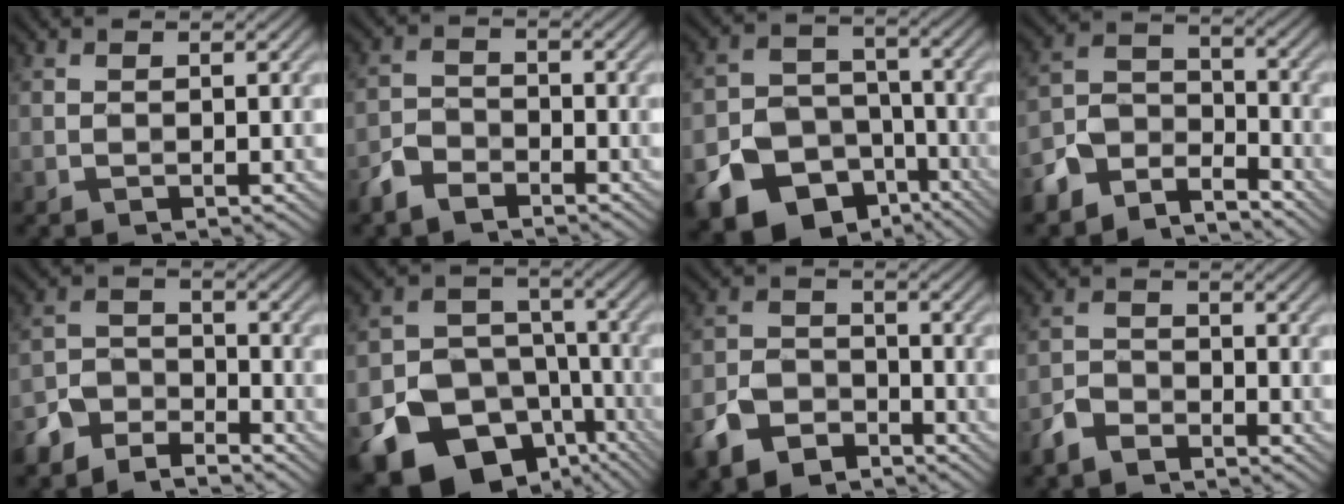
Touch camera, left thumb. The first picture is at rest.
{"total": 3.9, "force": [-3.1, 1.8, 1.5], "torque": [-0.033, -0.005, -0.073]}
{"total": 16.4, "force": [-9.7, 11.8, 6.1], "torque": [-0.133, -0.064, -0.151]}
{"total": 8.3, "force": [-6.6, 4.1, 2.9], "torque": [-0.062, -0.006, -0.142]}
{"total": 5.6, "force": [-4.8, 2.3, 1.6], "torque": [-0.035, -0.002, -0.108]}
{"total": 19.2, "force": [-10.5, 14.3, 7.4], "torque": [-0.157, -0.073, -0.155]}
{"total": 7.0, "force": [-5.0, 3.9, 2.9], "torque": [-0.065, -0.007, -0.109]}
{"total": 3.6, "force": [-2.9, 1.6, 1.3], "torque": [-0.028, -0.003, -0.071]}